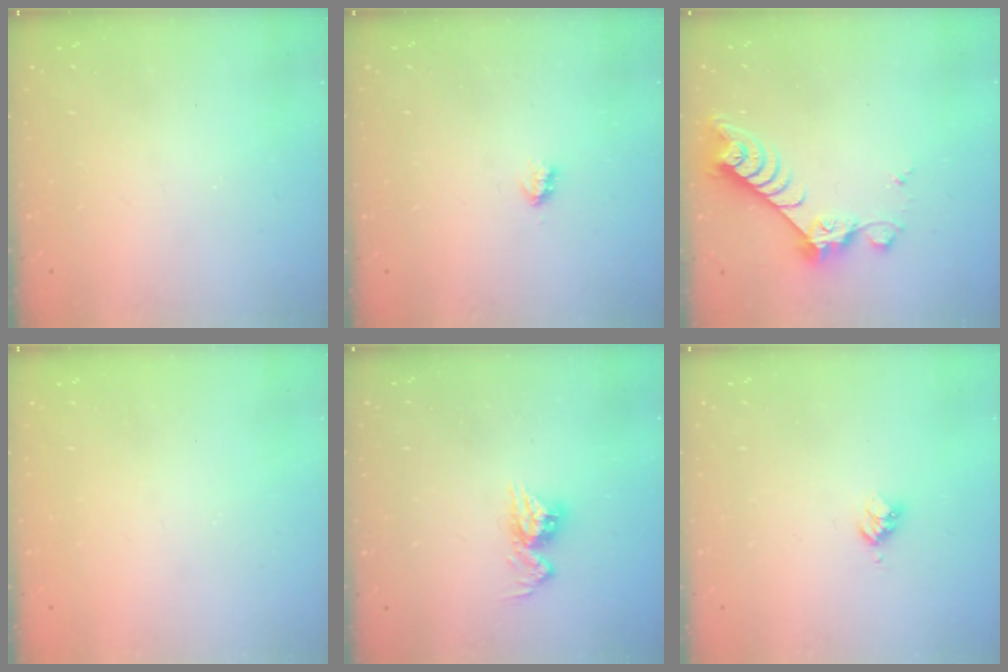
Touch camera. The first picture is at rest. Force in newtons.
{"total": 1.7, "press": 1.7, "slide": 0.3}
{"total": 8.1, "press": 8.1, "slide": 0.7}
{"total": 0.0}
{"total": 9.4, "press": 9.4, "slide": 0.9}
{"total": 3.0, "press": 2.9, "slide": 0.4}